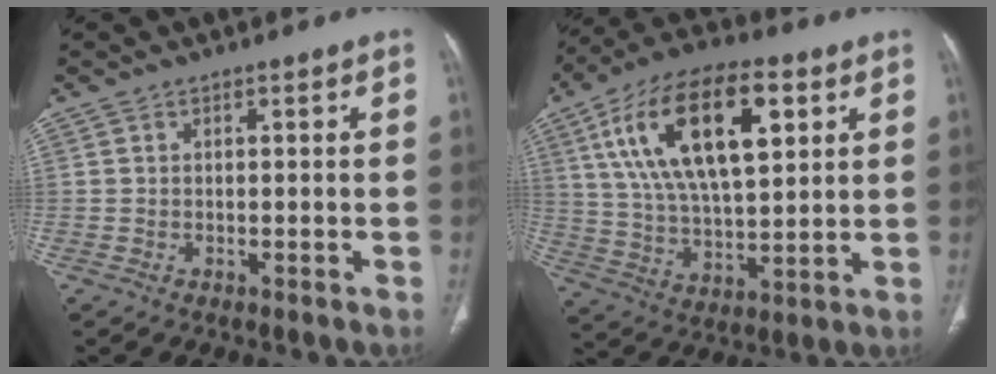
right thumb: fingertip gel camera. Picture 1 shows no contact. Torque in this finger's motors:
{"motor_torque": [-0.85, 2.63, 0.91, 0.17, 0.25]}